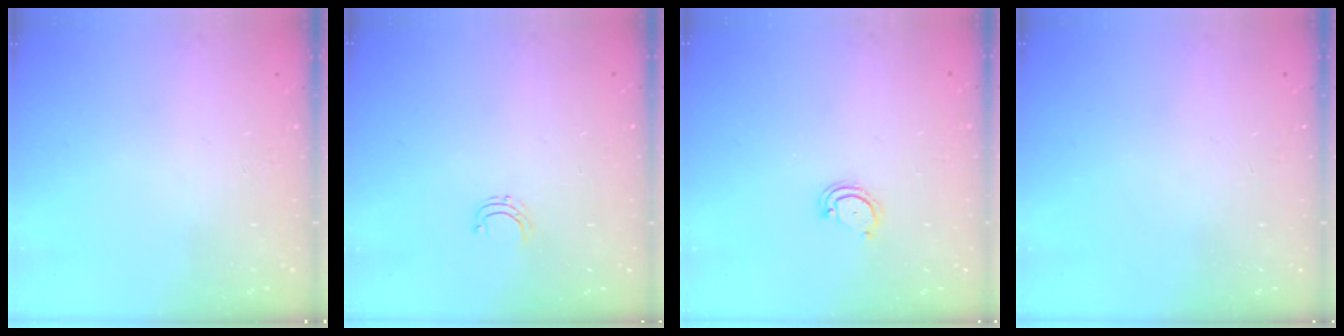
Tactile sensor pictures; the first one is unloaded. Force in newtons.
{"total": 3.8, "press": 3.8, "slide": 0.2}
{"total": 2.5, "press": 2.5, "slide": 0.2}
{"total": 0.0}